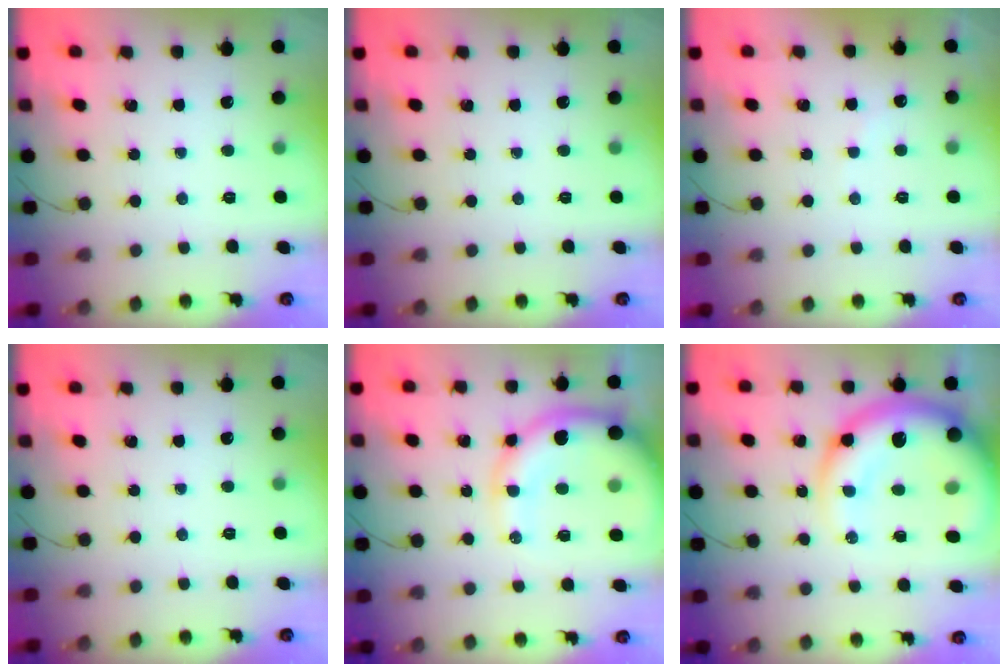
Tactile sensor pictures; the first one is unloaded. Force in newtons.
{"total": 0.0}
{"total": 4.6, "press": 4.5, "slide": 0.6}
{"total": 0.0}
{"total": 13.9, "press": 13.3, "slide": 4.1}
{"total": 20.2, "press": 19.6, "slide": 4.9}